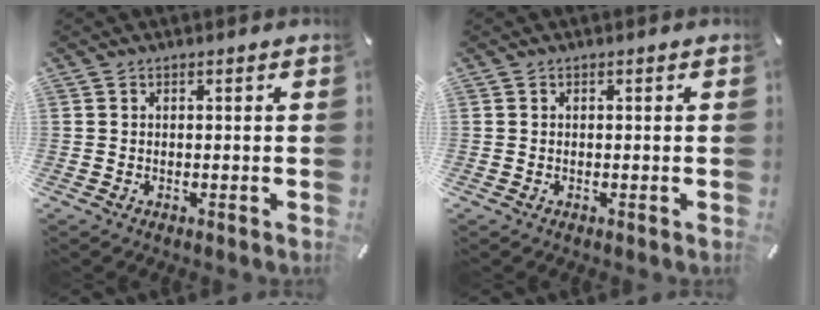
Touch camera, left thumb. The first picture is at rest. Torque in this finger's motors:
{"motor_torque": [-0.24, -0.17, -0.04, 0.14, -0.02]}